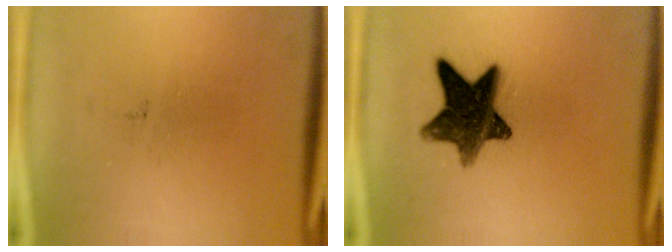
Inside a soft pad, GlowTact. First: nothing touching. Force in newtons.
{"total": 12.5}